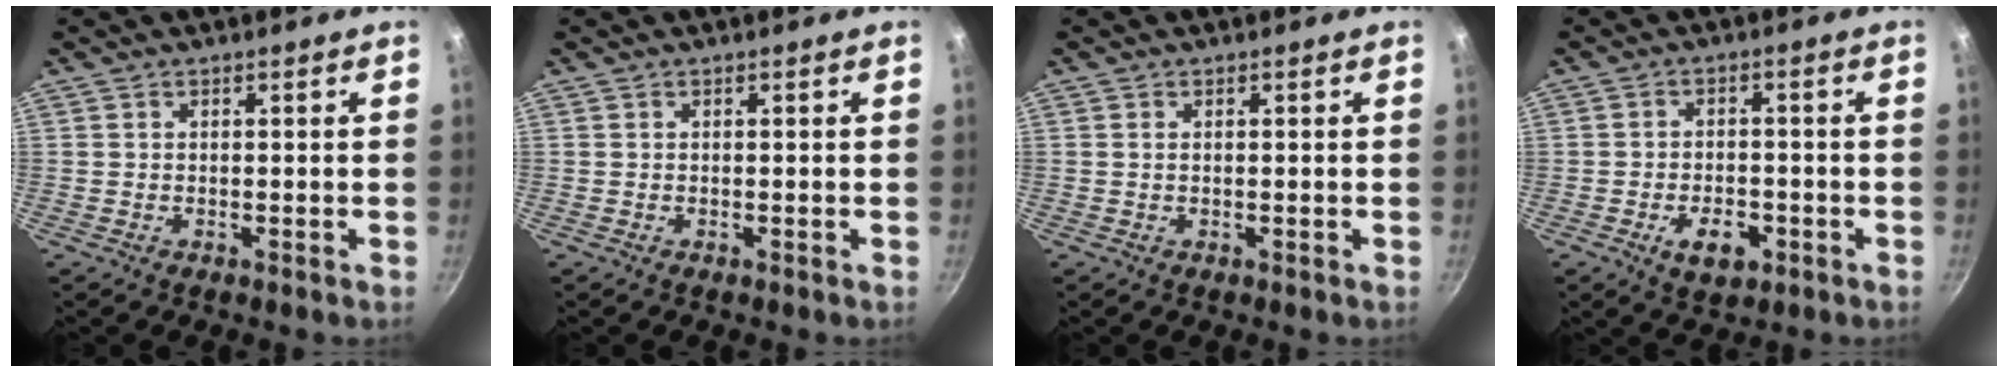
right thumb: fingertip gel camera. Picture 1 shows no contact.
{"total": 0.0}
{"total": 0.6, "force": [0.2, 0.3, 0.4], "torque": [-0.008, 0.001, 0.003]}
{"total": 6.4, "force": [-2.7, 3.8, 4.4], "torque": [-0.056, 0.011, -0.039]}